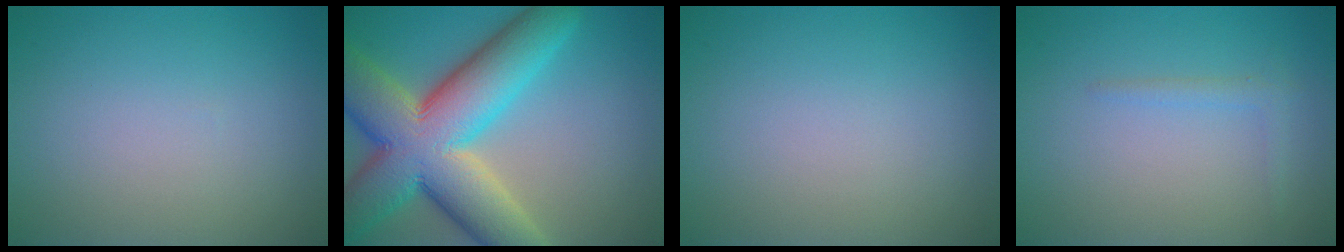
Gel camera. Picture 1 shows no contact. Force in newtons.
{"total": 14.6, "press": 14.5, "slide": 0.7}
{"total": 0.0}
{"total": 1.1, "press": 1.1, "slide": 0.1}